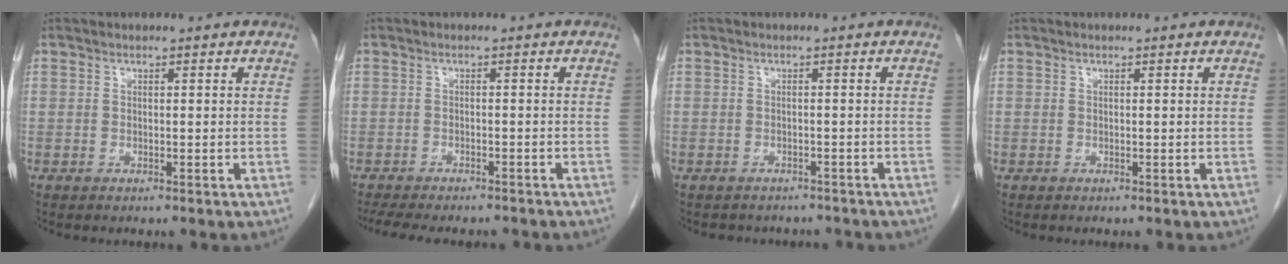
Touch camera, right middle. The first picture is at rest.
{"total": 11.5, "force": [-10.1, 2.9, 4.7], "torque": [-0.080, -0.008, -0.133]}
{"total": 5.0, "force": [-4.5, 2.0, 0.7], "torque": [-0.008, 0.005, -0.050]}
{"total": 0.0}